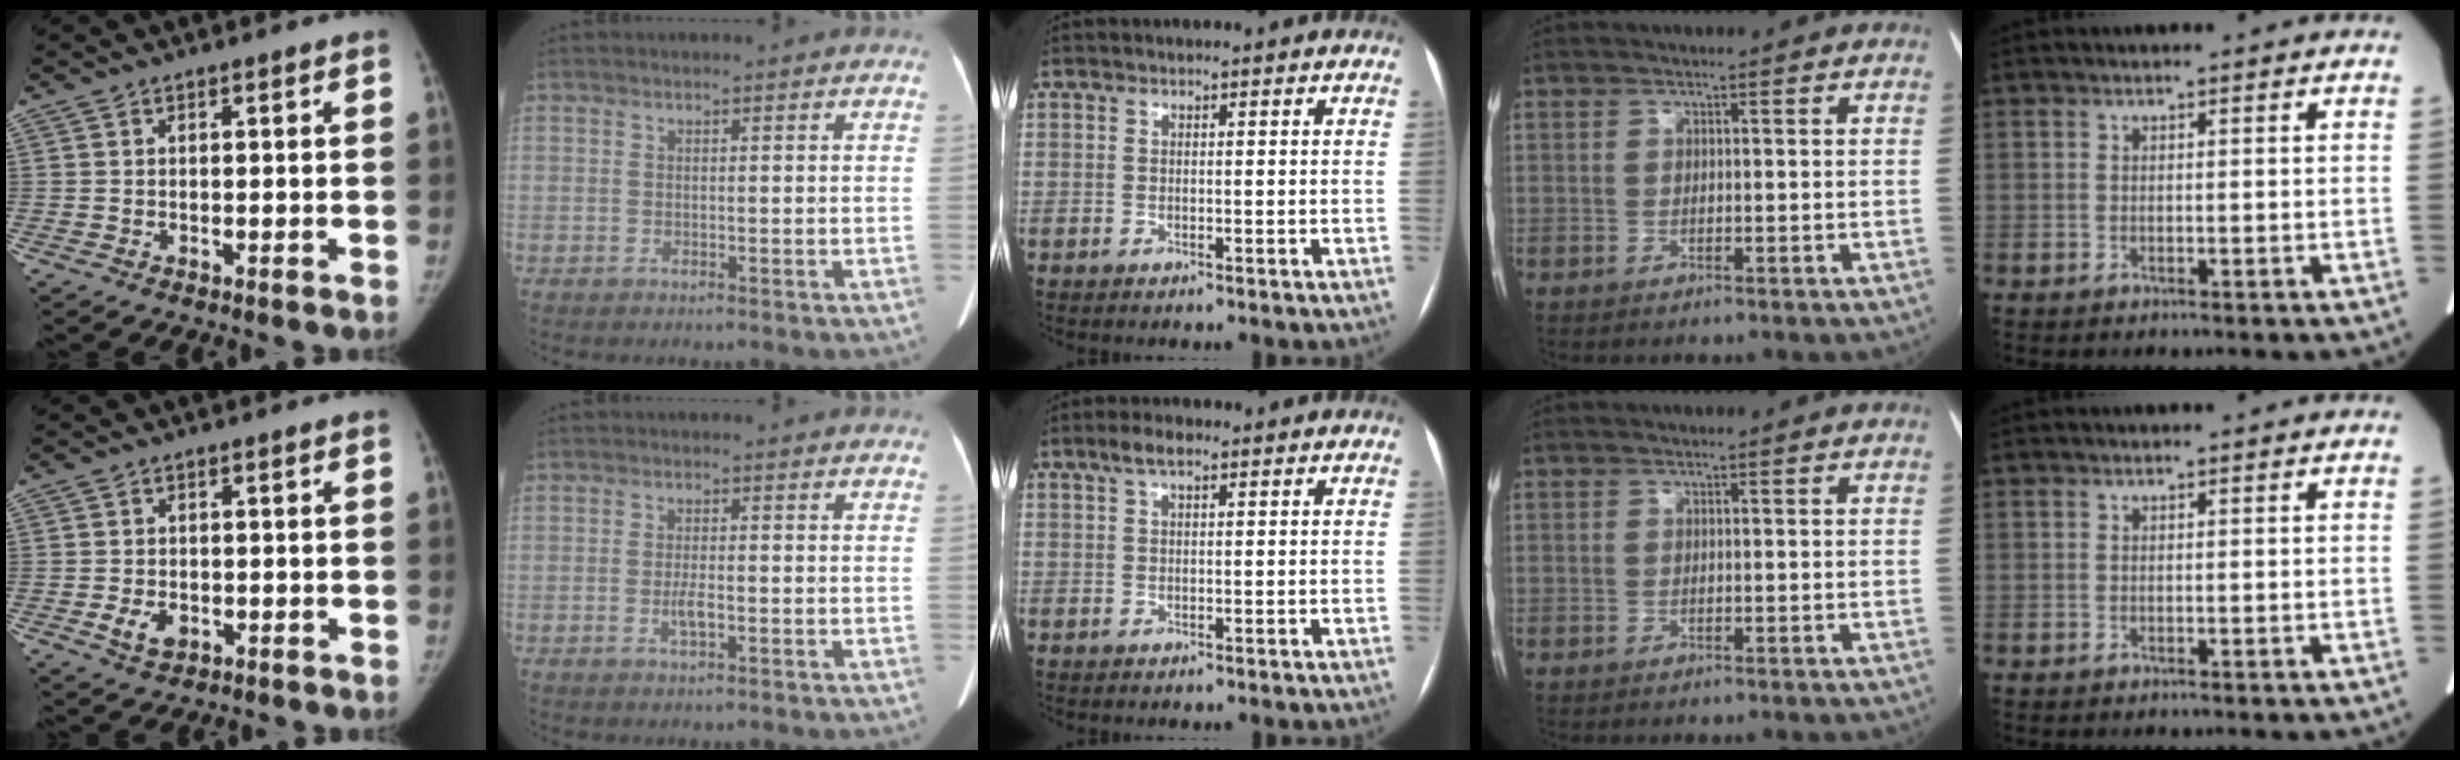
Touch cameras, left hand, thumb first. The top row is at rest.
{"thumb": {"total": 3.9, "force": [-1.2, 2.7, 2.5], "torque": [-0.036, 0.003, -0.014]}, "index": {"total": 2.1, "force": [-0.7, 0.4, 2.0], "torque": [-0.042, -0.002, -0.011]}, "middle": {"total": 2.6, "force": [1.5, 0.8, 1.9], "torque": [-0.040, 0.016, 0.029]}}